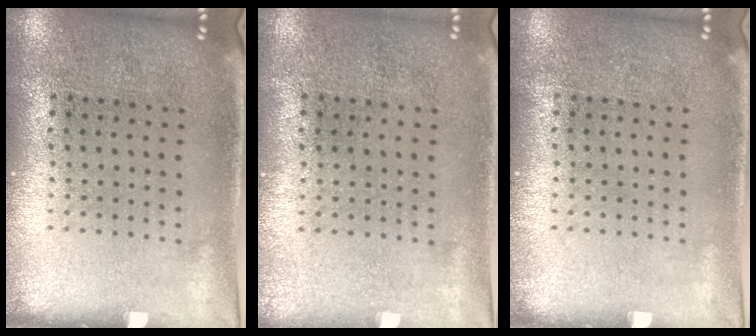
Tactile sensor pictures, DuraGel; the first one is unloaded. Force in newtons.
{"total": 0.0}
{"total": 0.0}